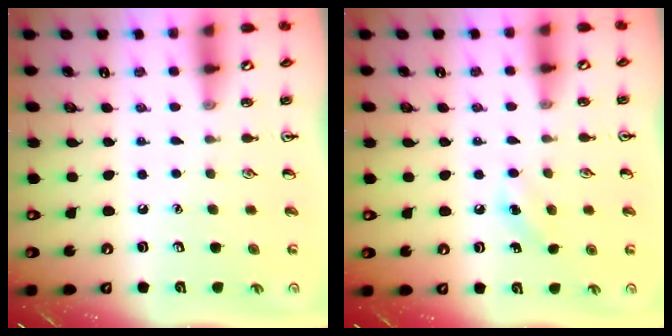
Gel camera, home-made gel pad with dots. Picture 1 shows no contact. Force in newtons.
{"total": 6.9, "press": 6.6, "slide": 2.1}